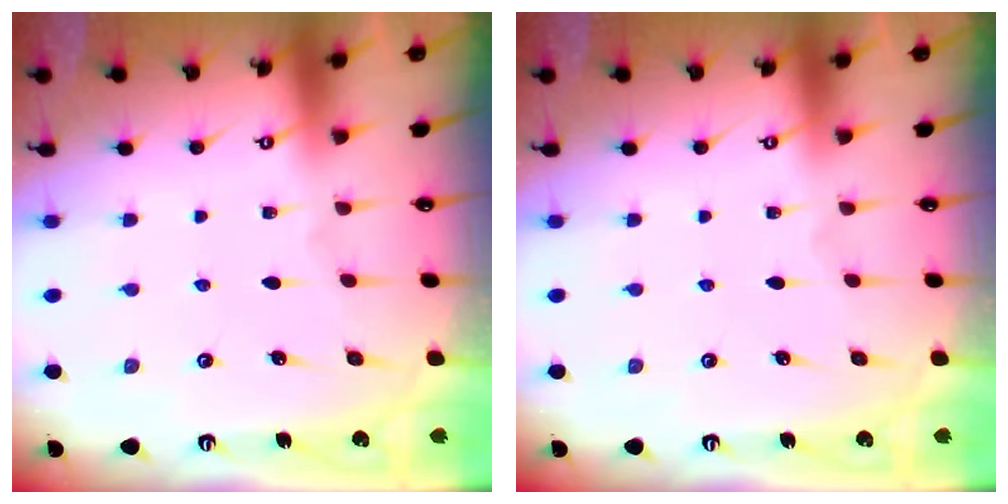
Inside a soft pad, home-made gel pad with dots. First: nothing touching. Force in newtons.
{"total": 0.0}